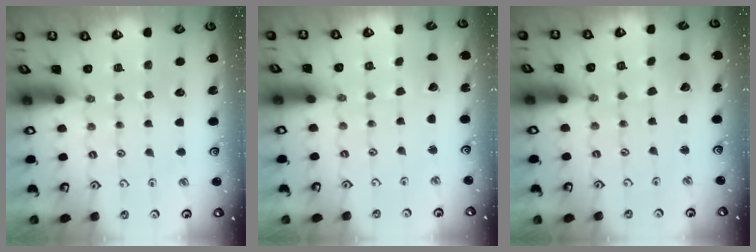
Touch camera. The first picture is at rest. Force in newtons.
{"total": 2.6, "press": 2.6, "slide": 0.1}
{"total": 2.2, "press": 2.2, "slide": 0.3}